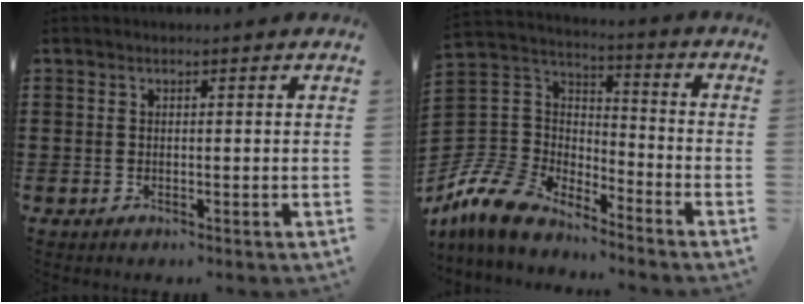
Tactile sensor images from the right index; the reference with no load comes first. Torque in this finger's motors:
{"motor_torque": [0.00, 0.08, -1.05, -0.21]}